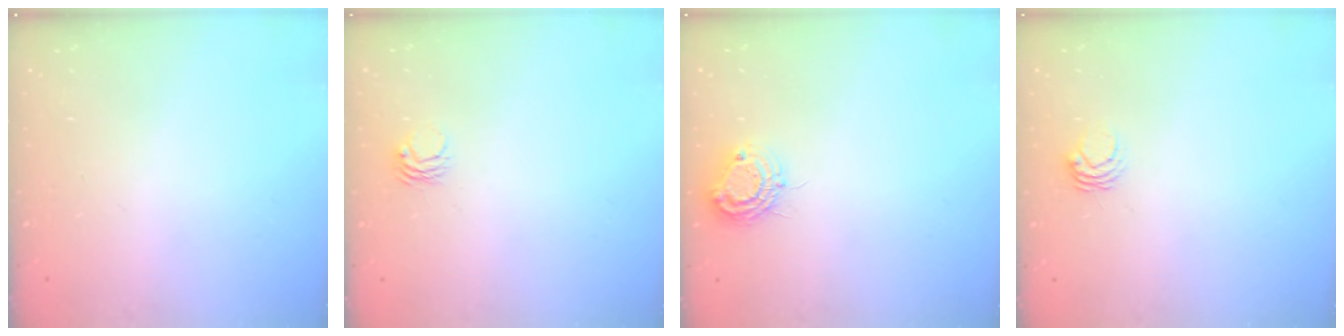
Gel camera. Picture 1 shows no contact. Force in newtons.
{"total": 2.7, "press": 2.7, "slide": 0.2}
{"total": 9.3, "press": 9.3, "slide": 0.7}
{"total": 4.9, "press": 4.9, "slide": 0.4}